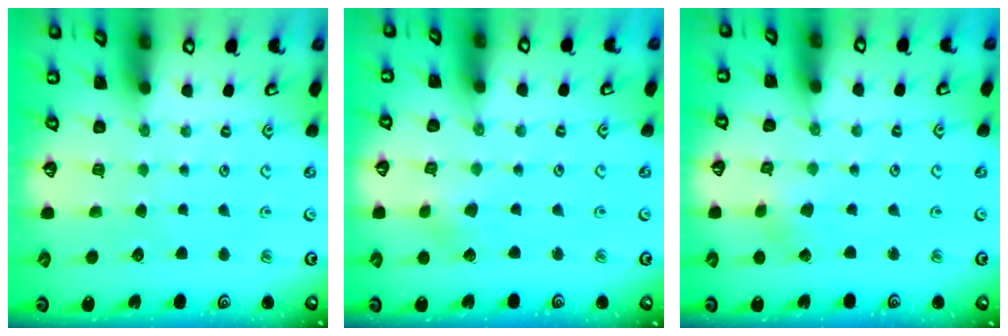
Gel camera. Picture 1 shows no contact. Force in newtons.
{"total": 2.8, "press": 2.7, "slide": 0.5}
{"total": 1.3, "press": 1.3, "slide": 0.2}